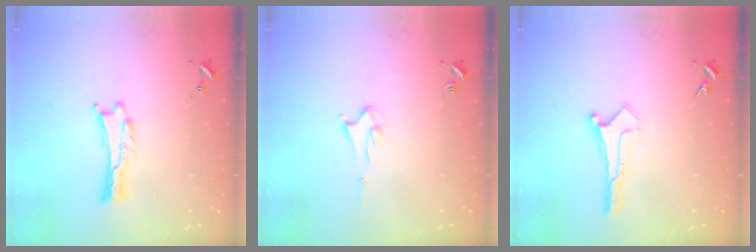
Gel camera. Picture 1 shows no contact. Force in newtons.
{"total": 1.9, "press": 1.9, "slide": 0.1}
{"total": 0.0}